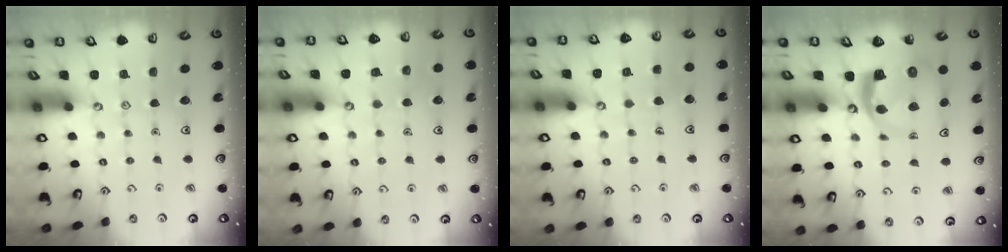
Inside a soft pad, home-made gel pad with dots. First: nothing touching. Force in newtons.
{"total": 4.6, "press": 4.6, "slide": 0.4}
{"total": 4.0, "press": 4.0, "slide": 0.4}
{"total": 6.6, "press": 6.5, "slide": 0.8}